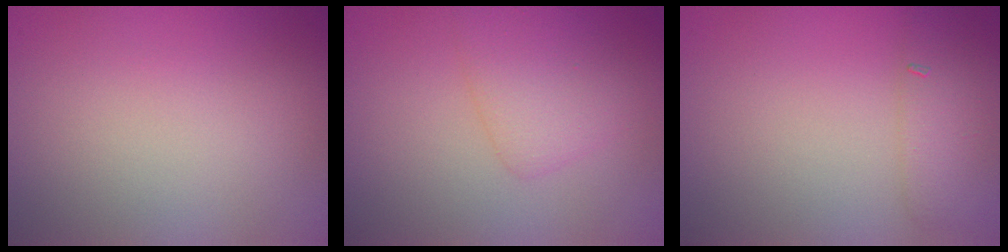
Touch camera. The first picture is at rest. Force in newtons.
{"total": 2.6, "press": 2.6, "slide": 0.1}
{"total": 2.5, "press": 2.5, "slide": 0.1}